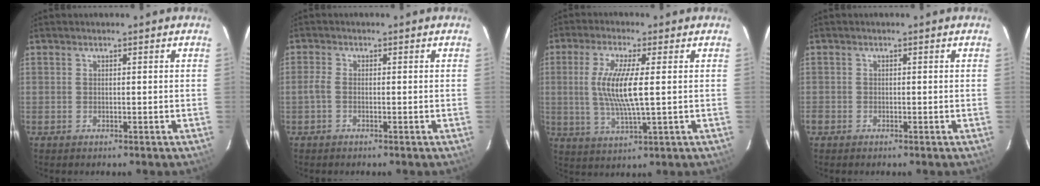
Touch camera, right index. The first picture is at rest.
{"total": 1.5, "force": [-0.8, 0.8, 1.1], "torque": [-0.029, 0.003, -0.020]}
{"total": 9.5, "force": [0.7, 1.2, 9.4], "torque": [-0.189, -0.006, 0.016]}
{"total": 1.2, "force": [-0.8, 1.0, 0.0], "torque": [-0.005, 0.002, -0.014]}